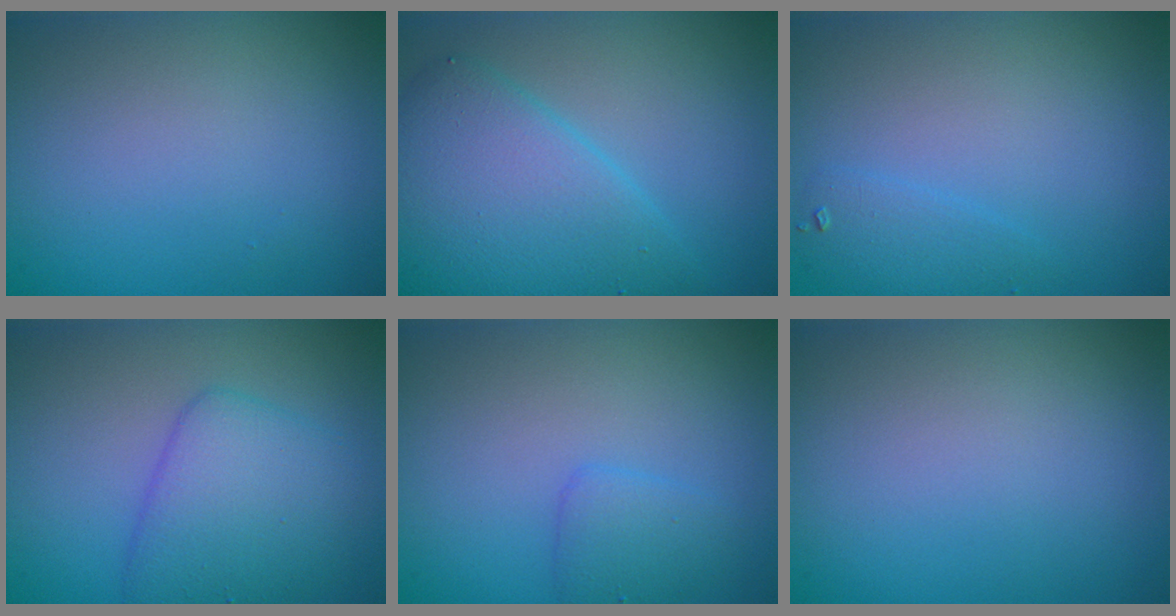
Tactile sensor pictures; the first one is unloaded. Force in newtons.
{"total": 7.9, "press": 7.9, "slide": 0.4}
{"total": 1.4, "press": 1.4, "slide": 0.0}
{"total": 4.6, "press": 4.6, "slide": 0.1}
{"total": 1.7, "press": 1.7, "slide": 0.1}
{"total": 0.0}